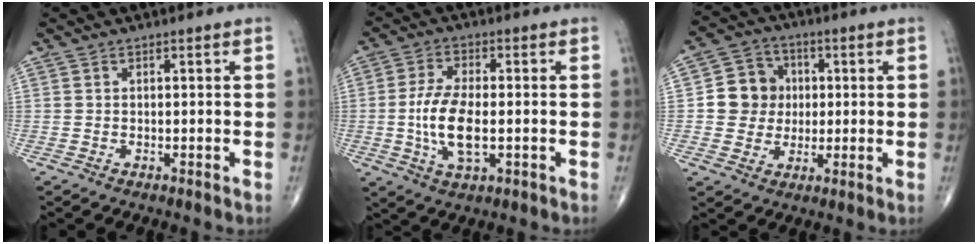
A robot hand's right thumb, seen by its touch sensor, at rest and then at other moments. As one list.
[{"total": 9.8, "force": [-1.2, 4.3, 8.7], "torque": [-0.177, -0.001, -0.023]}, {"total": 9.1, "force": [0.6, 8.4, 3.4], "torque": [-0.018, 0.009, 0.003]}]